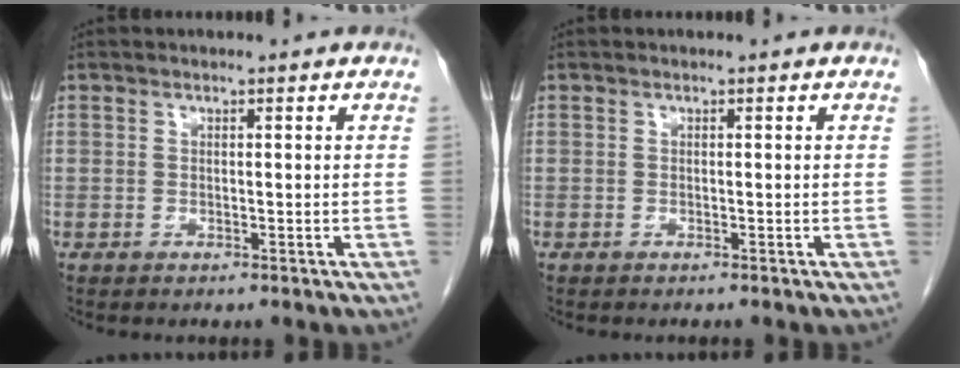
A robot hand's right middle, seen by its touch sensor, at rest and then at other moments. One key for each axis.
{"total": 0.0}